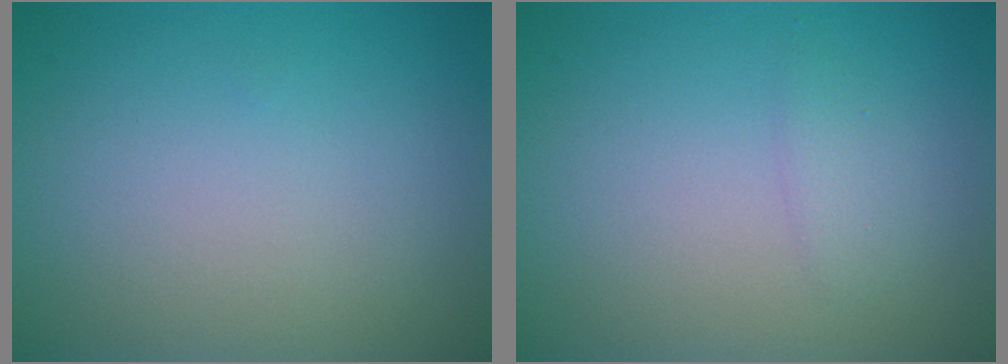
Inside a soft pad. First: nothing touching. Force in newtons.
{"total": 1.1, "press": 1.1, "slide": 0.1}